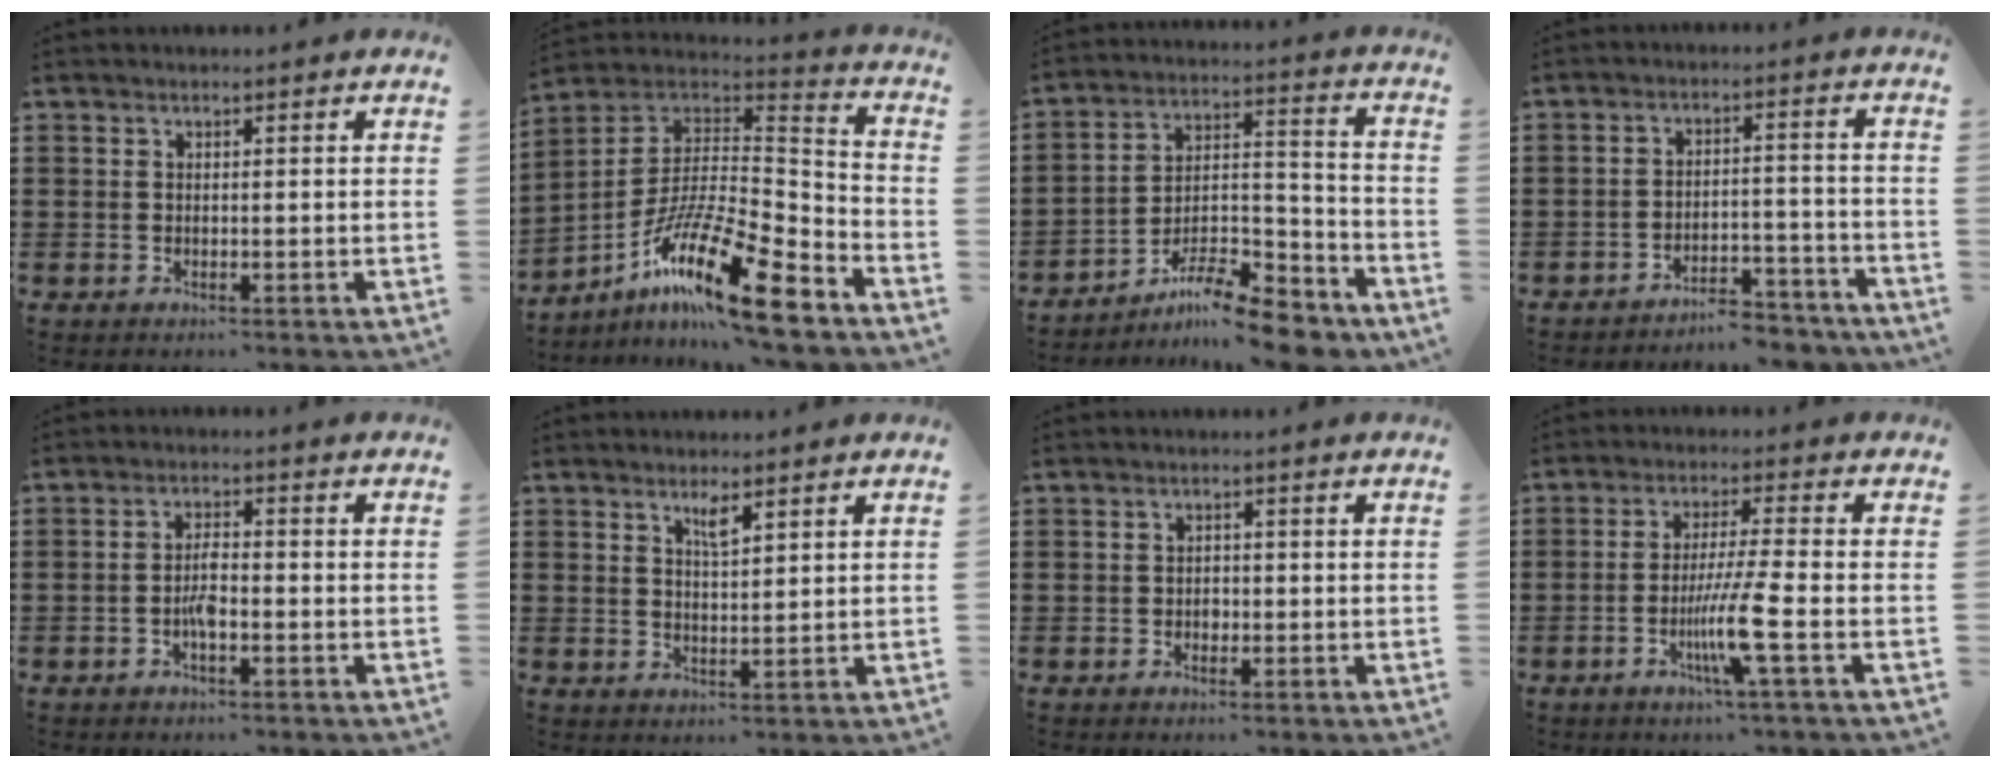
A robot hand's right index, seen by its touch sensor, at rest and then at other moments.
{"total": 17.3, "force": [-11.0, 3.2, 12.9], "torque": [-0.243, 0.021, -0.199]}
{"total": 10.7, "force": [-9.0, 2.5, 5.2], "torque": [-0.071, 0.032, -0.169]}
{"total": 5.3, "force": [-5.1, 0.6, 1.1], "torque": [-0.019, 0.010, -0.103]}
{"total": 3.2, "force": [-1.1, 0.9, 2.9], "torque": [-0.068, -0.001, -0.026]}
{"total": 2.5, "force": [1.7, 0.5, 1.8], "torque": [-0.030, 0.000, 0.028]}
{"total": 1.0, "force": [-0.3, 0.7, 0.6], "torque": [-0.014, 0.000, -0.006]}
{"total": 7.6, "force": [-2.8, -0.6, 7.1], "torque": [-0.137, -0.021, -0.054]}